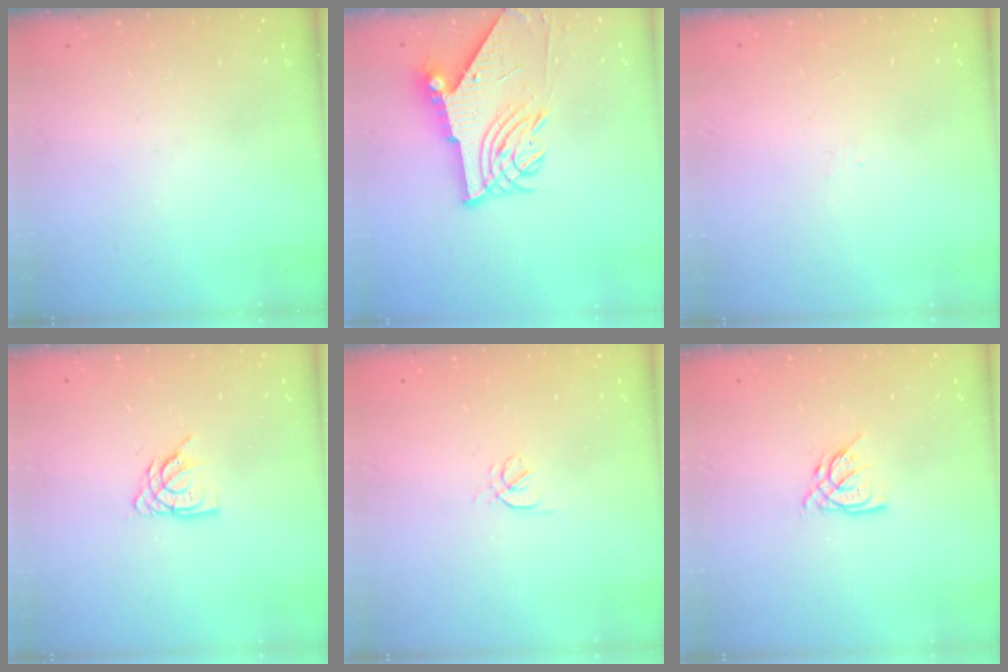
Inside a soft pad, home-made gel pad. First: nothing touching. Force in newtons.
{"total": 8.8, "press": 8.7, "slide": 1.1}
{"total": 1.6, "press": 1.5, "slide": 0.4}
{"total": 7.1, "press": 7.0, "slide": 0.6}
{"total": 1.7, "press": 1.6, "slide": 0.5}
{"total": 5.4, "press": 5.4, "slide": 0.1}